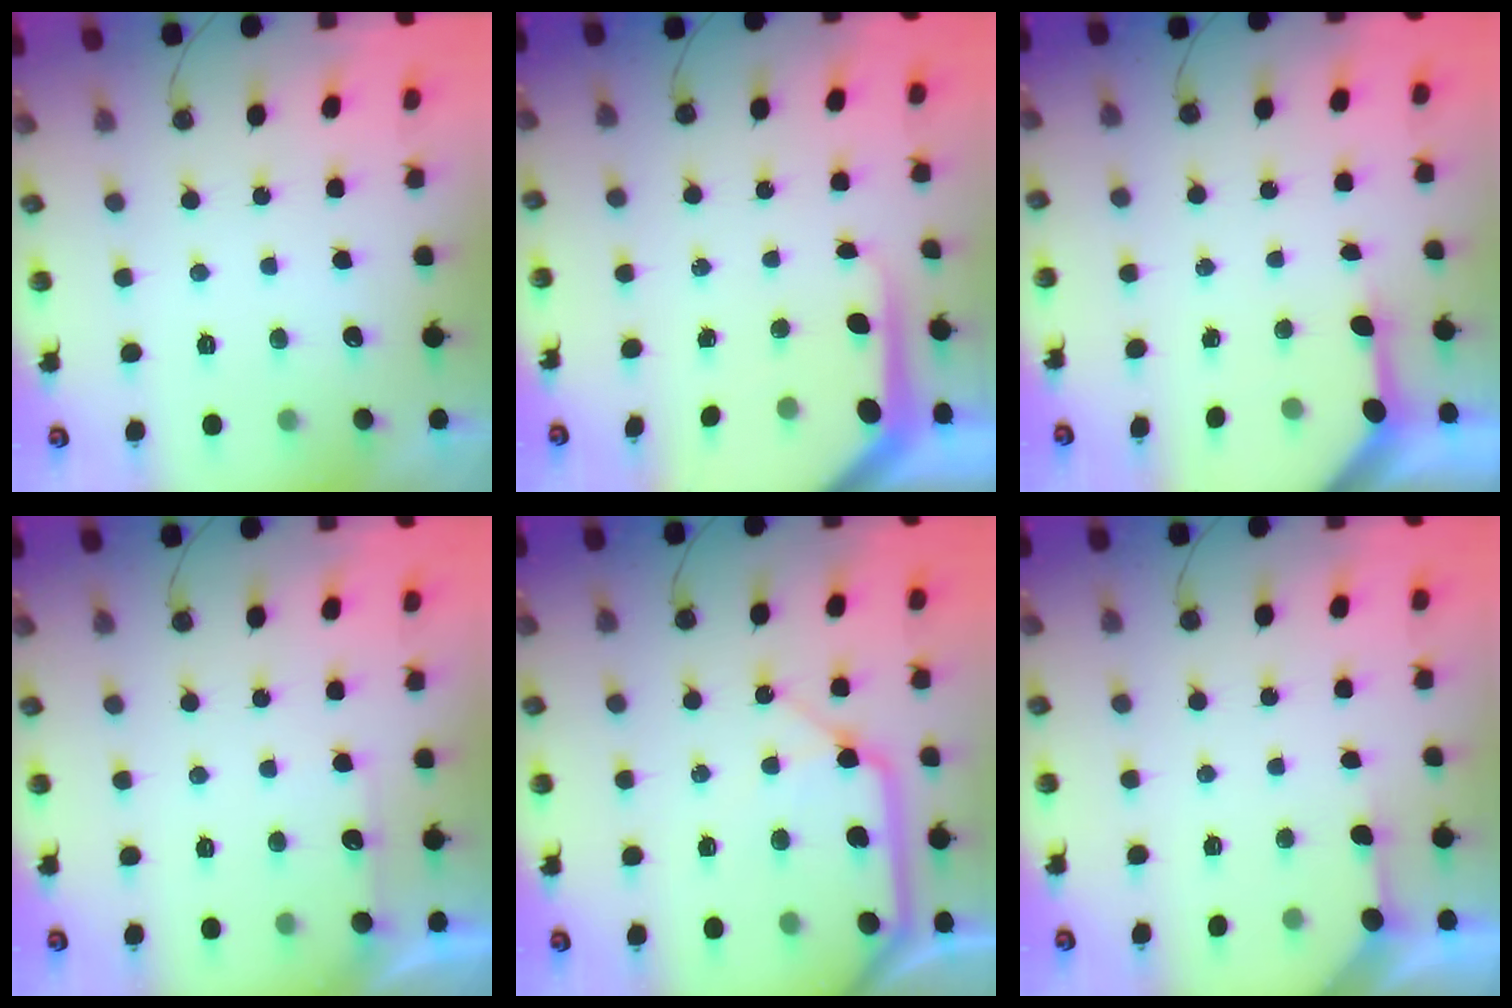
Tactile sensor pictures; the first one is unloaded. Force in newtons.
{"total": 5.9, "press": 5.8, "slide": 0.4}
{"total": 3.5, "press": 3.5, "slide": 0.4}
{"total": 4.3, "press": 4.3, "slide": 0.6}
{"total": 13.2, "press": 13.1, "slide": 1.6}
{"total": 2.7, "press": 2.7, "slide": 0.4}